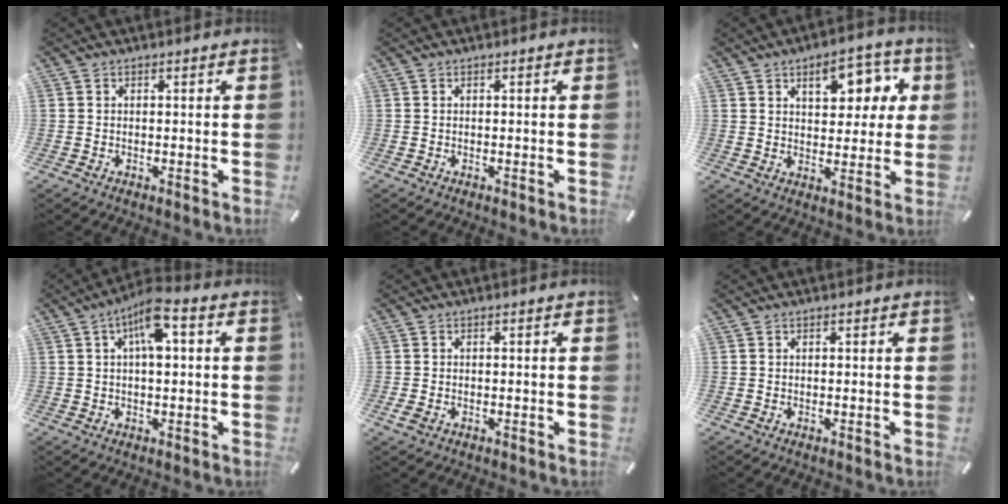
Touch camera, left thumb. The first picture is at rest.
{"total": 0.0}
{"total": 10.9, "force": [4.7, 6.7, 7.2], "torque": [-0.085, -0.011, 0.074]}
{"total": 7.5, "force": [2.3, 2.7, 6.6], "torque": [-0.111, 0.004, 0.036]}
{"total": 1.4, "force": [-0.6, 0.9, 0.9], "torque": [-0.021, -0.001, -0.012]}
{"total": 0.0}